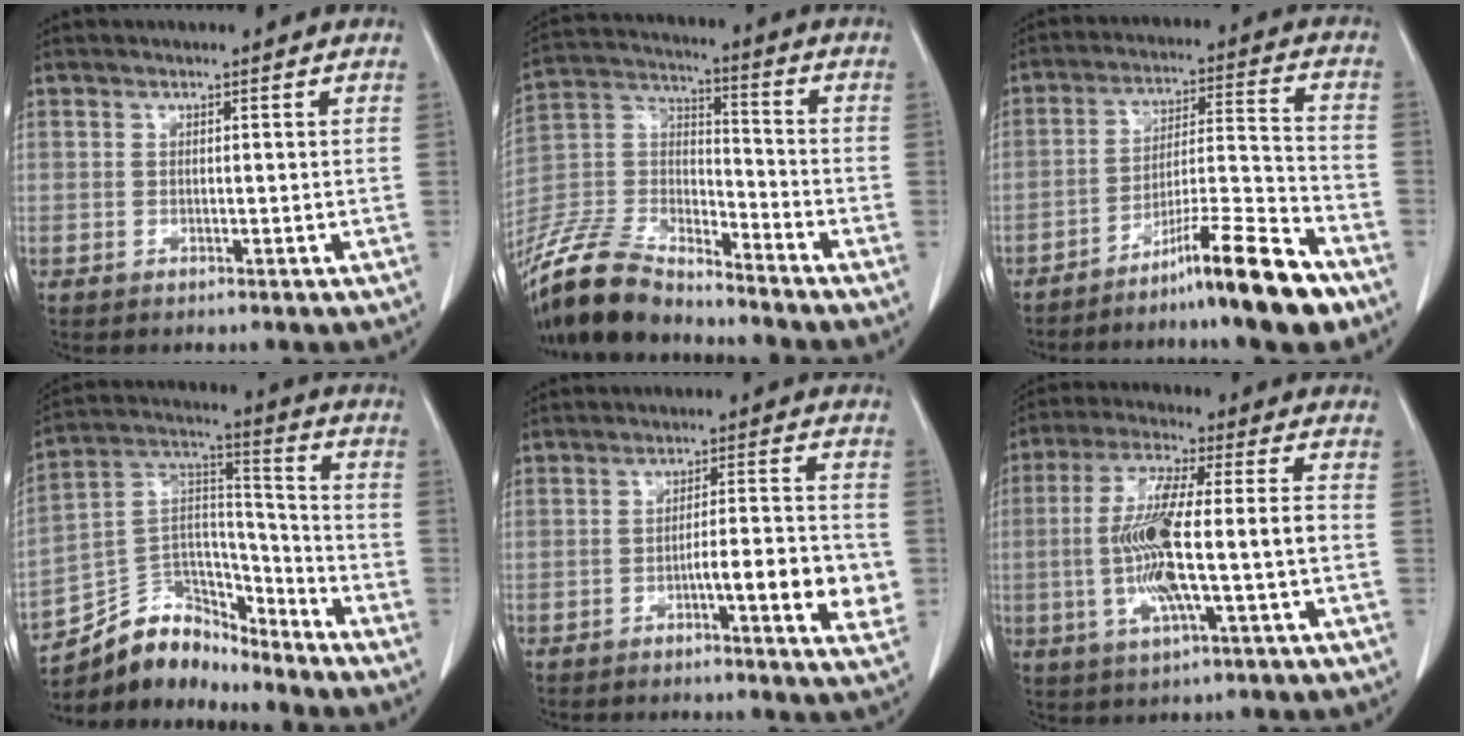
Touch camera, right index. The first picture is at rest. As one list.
[{"total": 14.9, "force": [-13.5, 3.5, 5.3], "torque": [-0.109, 0.008, -0.262]}, {"total": 12.7, "force": [-9.2, -0.4, 8.8], "torque": [-0.139, 0.001, -0.156]}, {"total": 14.0, "force": [-12.8, 5.1, 2.7], "torque": [-0.035, 0.059, -0.231]}, {"total": 9.3, "force": [-2.6, 1.0, 8.9], "torque": [-0.118, 0.003, -0.036]}, {"total": 13.3, "force": [-2.3, 1.4, 13.0], "torque": [-0.260, 0.008, -0.039]}]